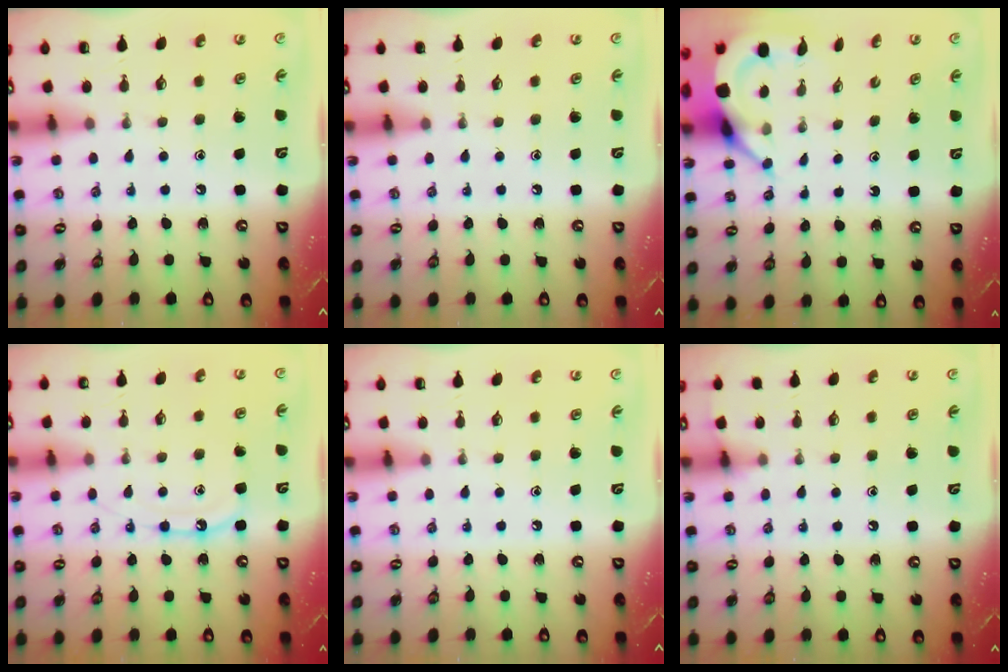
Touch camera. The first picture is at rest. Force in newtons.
{"total": 0.0}
{"total": 5.1, "press": 5.0, "slide": 0.7}
{"total": 9.0, "press": 8.9, "slide": 0.7}
{"total": 0.0}
{"total": 3.6, "press": 3.5, "slide": 0.4}